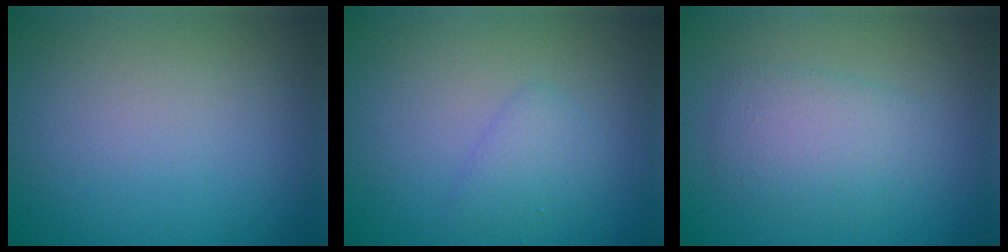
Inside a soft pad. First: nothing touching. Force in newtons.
{"total": 1.7, "press": 1.7, "slide": 0.1}
{"total": 3.0, "press": 3.0, "slide": 0.1}